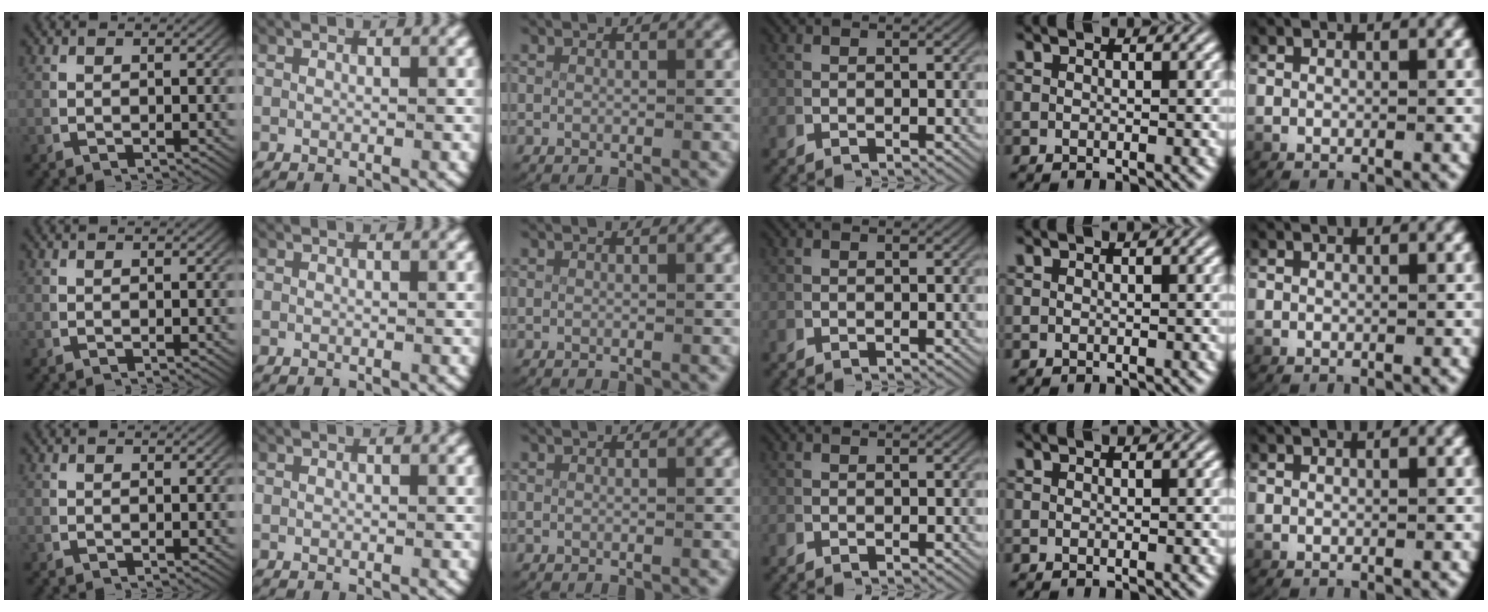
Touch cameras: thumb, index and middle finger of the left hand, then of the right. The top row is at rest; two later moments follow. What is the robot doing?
{"motion": "lift_and_place", "object": "paper"}